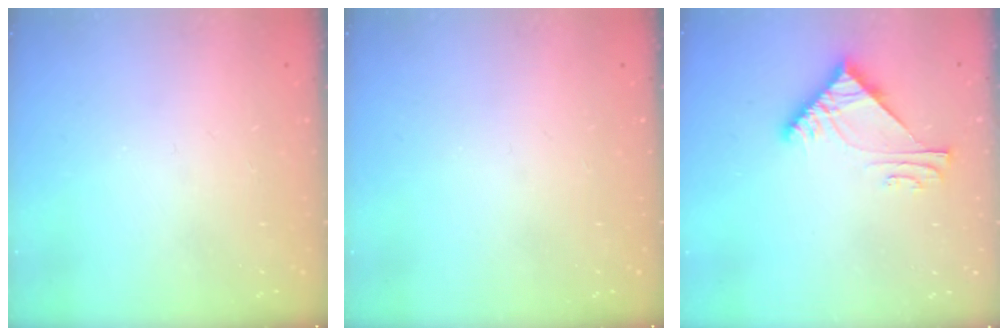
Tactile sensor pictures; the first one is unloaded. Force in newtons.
{"total": 0.0}
{"total": 6.4, "press": 6.3, "slide": 0.9}